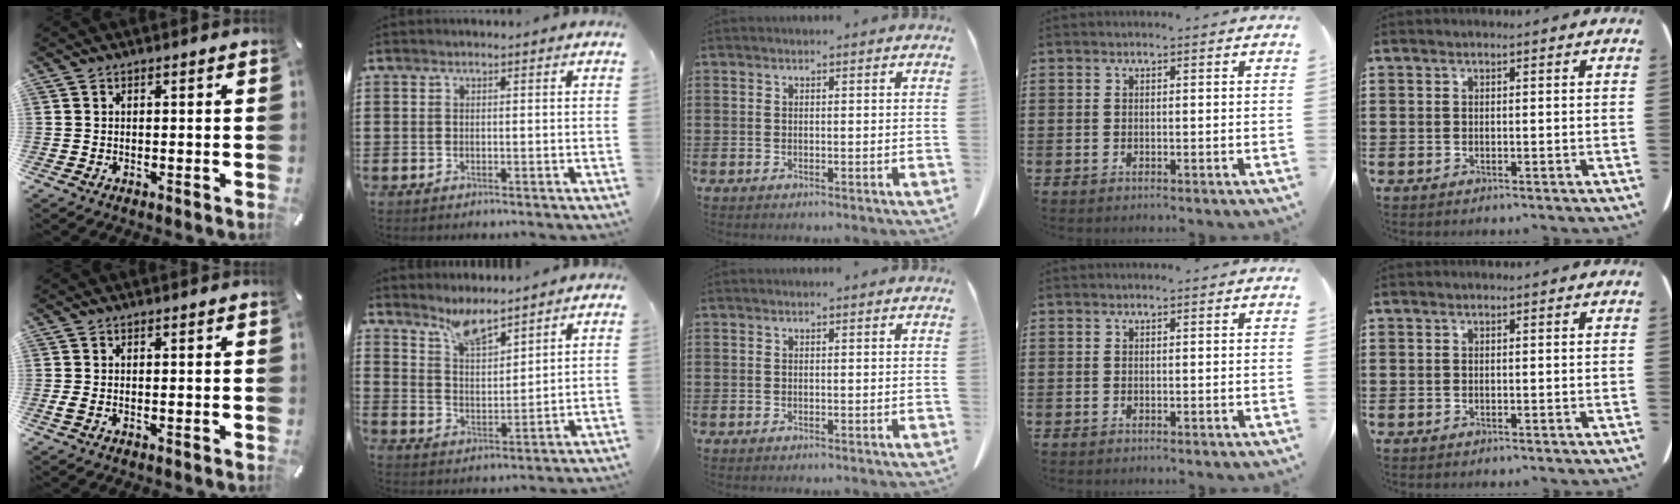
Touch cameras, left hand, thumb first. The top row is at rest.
{"thumb": {"total": 1.0, "force": [-0.1, 0.3, 1.0], "torque": [-0.019, -0.001, -0.003]}, "index": {"total": 5.7, "force": [5.2, 1.0, 2.3], "torque": [-0.061, -0.013, 0.095]}}